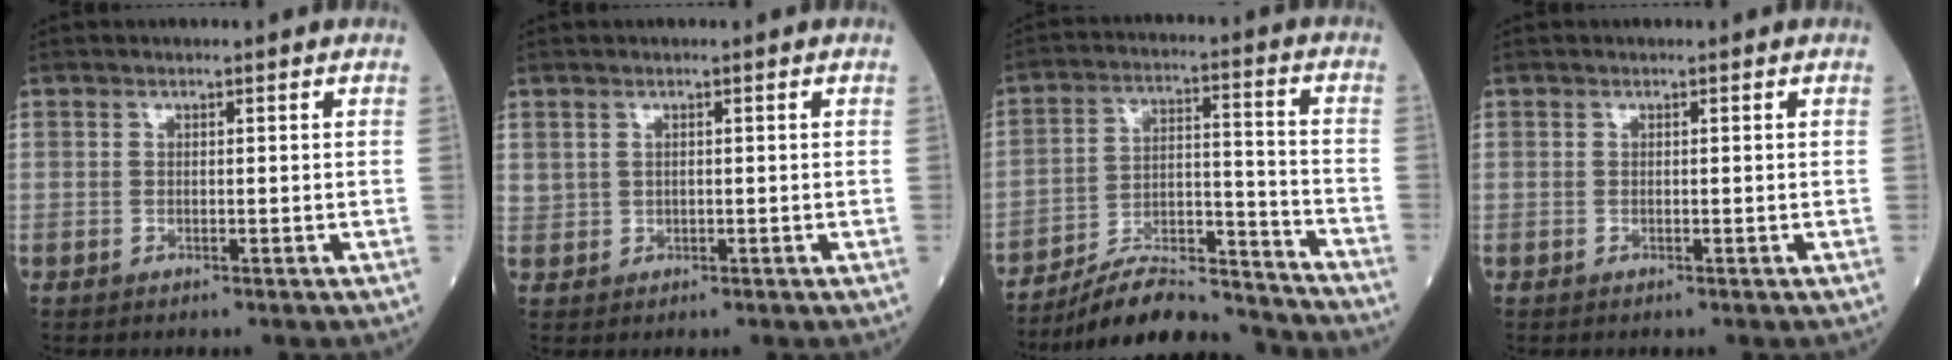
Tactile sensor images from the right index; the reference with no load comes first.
{"total": 1.2, "force": [0.6, 0.9, 0.3], "torque": [-0.004, 0.004, 0.013]}
{"total": 15.3, "force": [-14.6, 1.8, 4.4], "torque": [-0.068, 0.032, -0.239]}
{"total": 0.0}